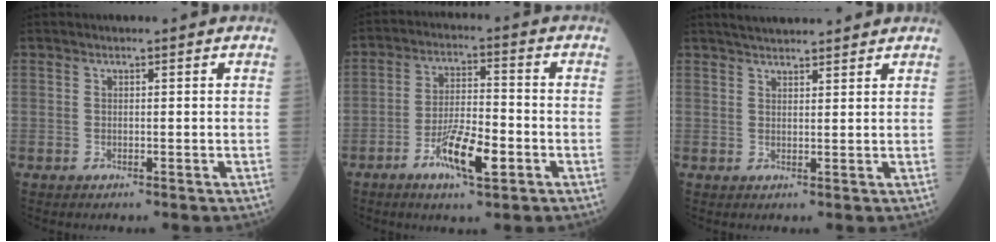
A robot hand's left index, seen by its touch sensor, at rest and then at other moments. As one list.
[{"total": 8.3, "force": [-3.8, 1.9, 7.1], "torque": [-0.137, -0.004, -0.066]}, {"total": 6.8, "force": [6.2, 1.0, 2.6], "torque": [-0.041, 0.031, 0.092]}]